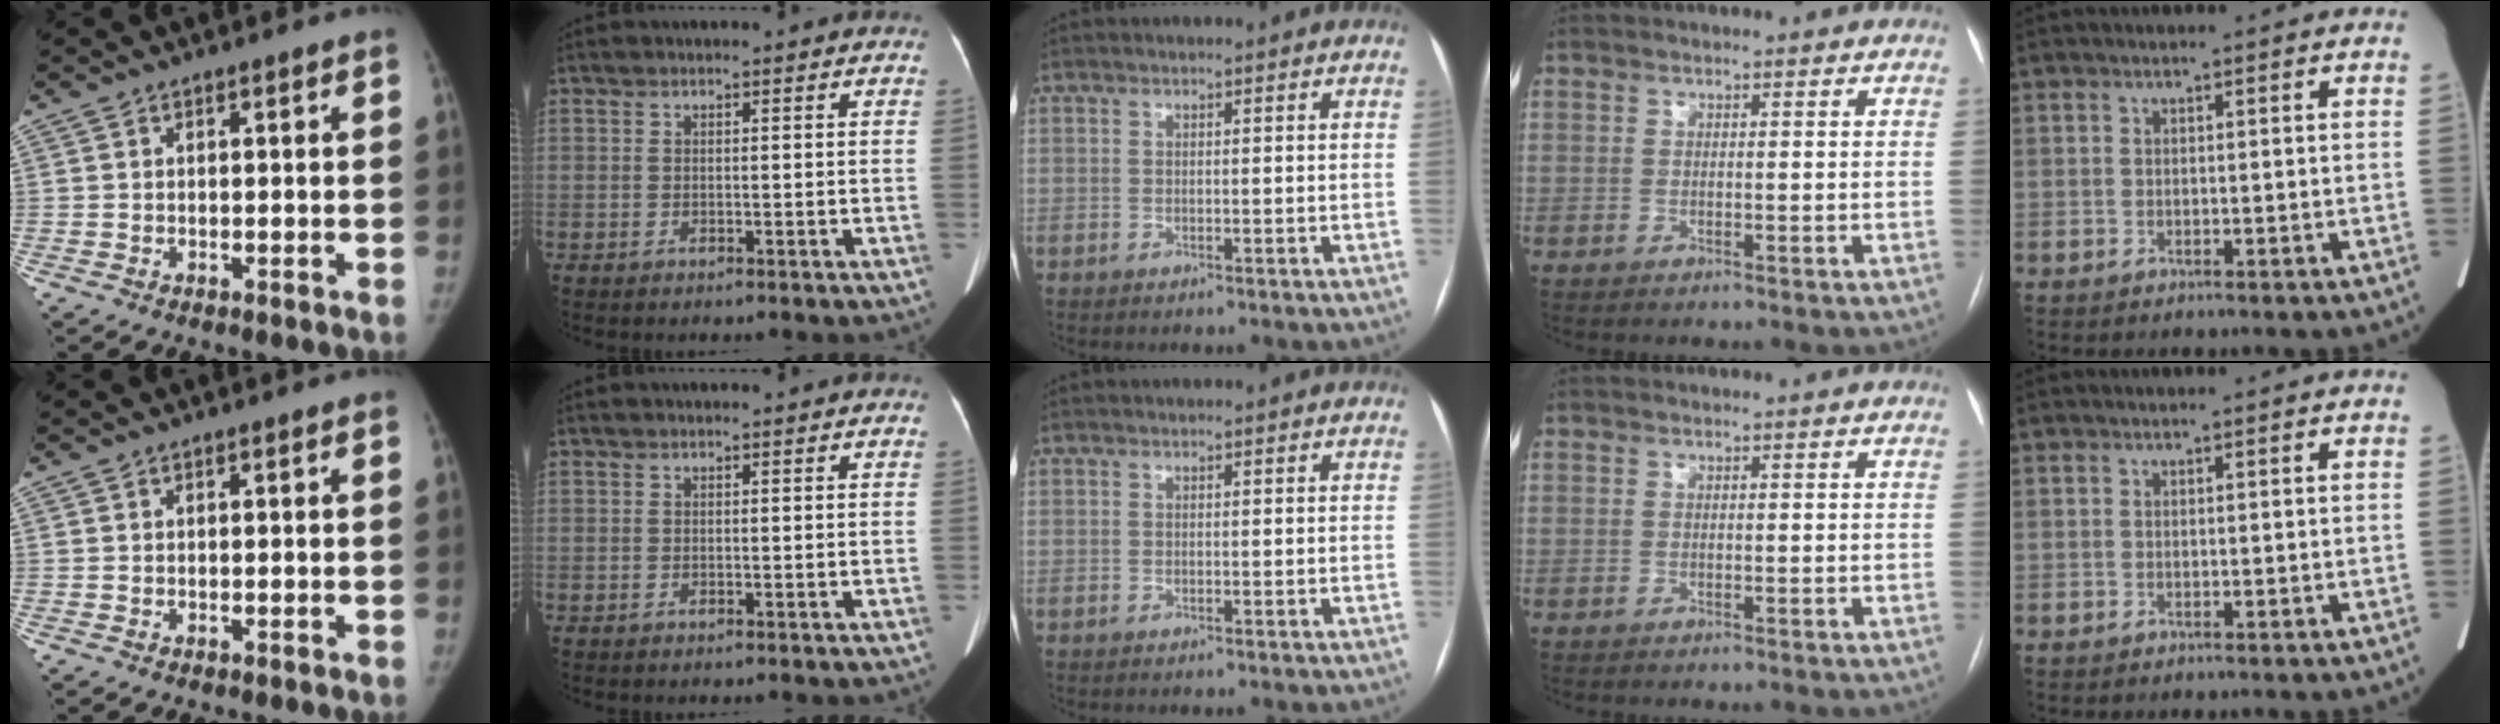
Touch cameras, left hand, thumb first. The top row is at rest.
{}